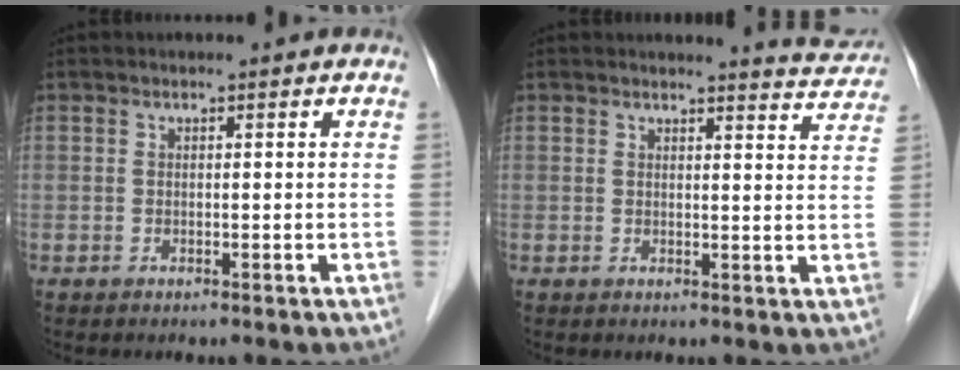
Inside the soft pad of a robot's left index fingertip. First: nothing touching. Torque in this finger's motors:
{"motor_torque": [0.17, -0.29, -0.02, -0.02]}